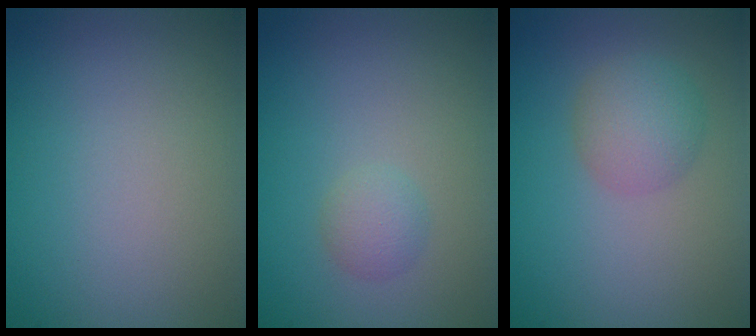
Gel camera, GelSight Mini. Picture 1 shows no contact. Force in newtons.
{"total": 1.4, "press": 1.4, "slide": 0.1}
{"total": 2.9, "press": 2.9, "slide": 0.2}